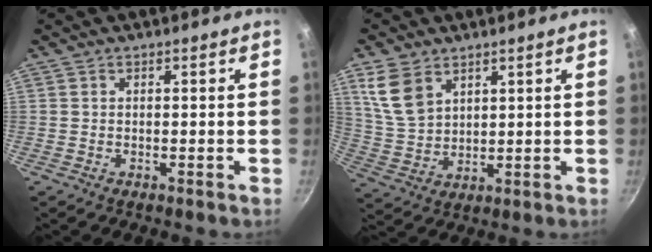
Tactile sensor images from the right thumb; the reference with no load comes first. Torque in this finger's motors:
{"motor_torque": [-0.71, 1.46, 0.20, 1.09, 0.01]}